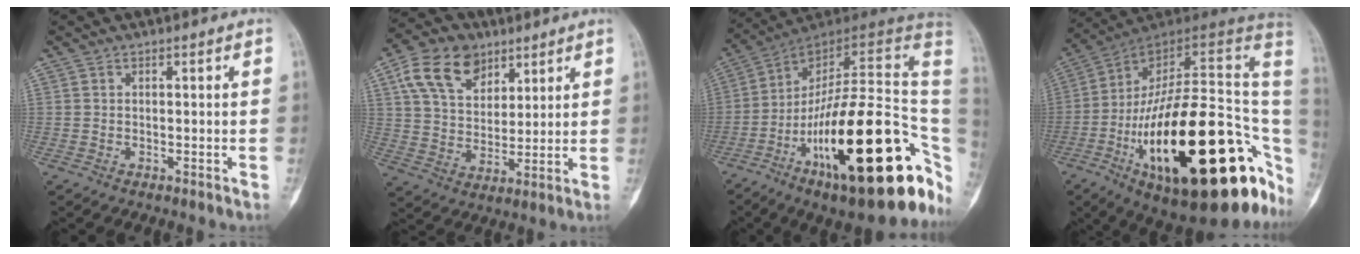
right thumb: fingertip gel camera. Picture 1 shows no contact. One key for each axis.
{"total": 13.6, "fx": 6.9, "fy": 9.0, "fz": 7.4, "tx": -0.113, "ty": -0.016, "tz": 0.131}
{"total": 34.6, "fx": -9.6, "fy": 10.2, "fz": 31.6, "tx": -0.385, "ty": 0.060, "tz": -0.149}
{"total": 39.9, "fx": -10.3, "fy": 15.2, "fz": 35.4, "tx": -0.457, "ty": 0.047, "tz": -0.159}